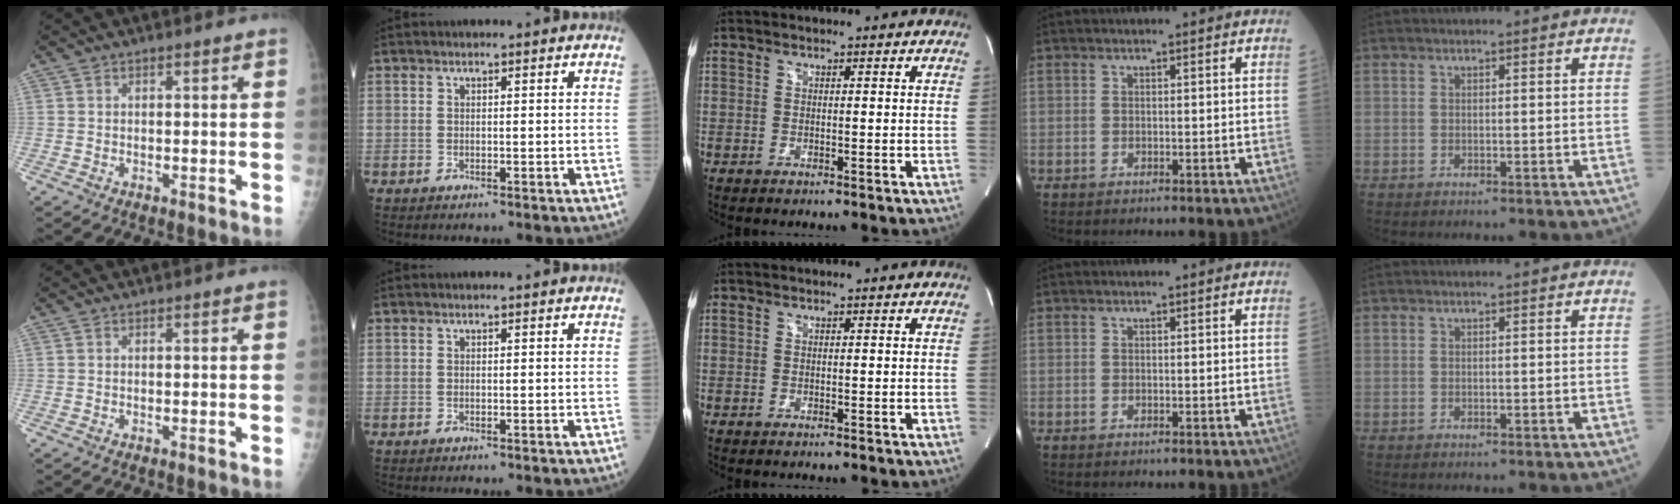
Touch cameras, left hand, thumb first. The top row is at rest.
{}